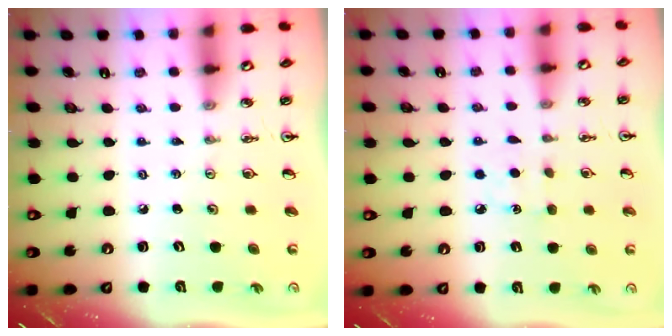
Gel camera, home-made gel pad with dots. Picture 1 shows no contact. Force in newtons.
{"total": 4.5, "press": 4.4, "slide": 0.5}